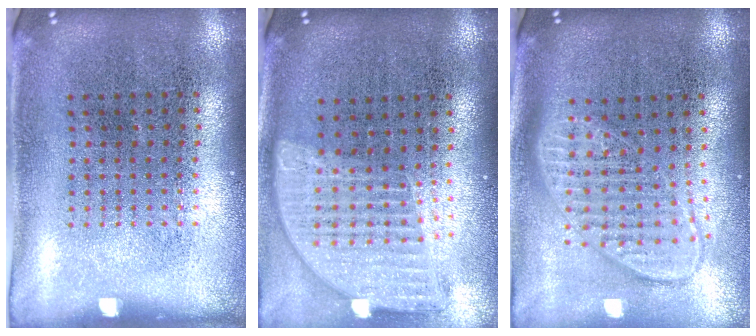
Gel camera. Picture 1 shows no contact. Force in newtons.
{"total": 1.7, "press": 1.5, "slide": 0.9}
{"total": 1.9, "press": 1.5, "slide": 1.1}